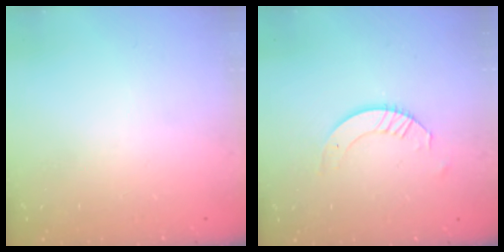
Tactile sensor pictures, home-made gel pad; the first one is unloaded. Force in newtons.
{"total": 3.8, "press": 3.8, "slide": 0.4}